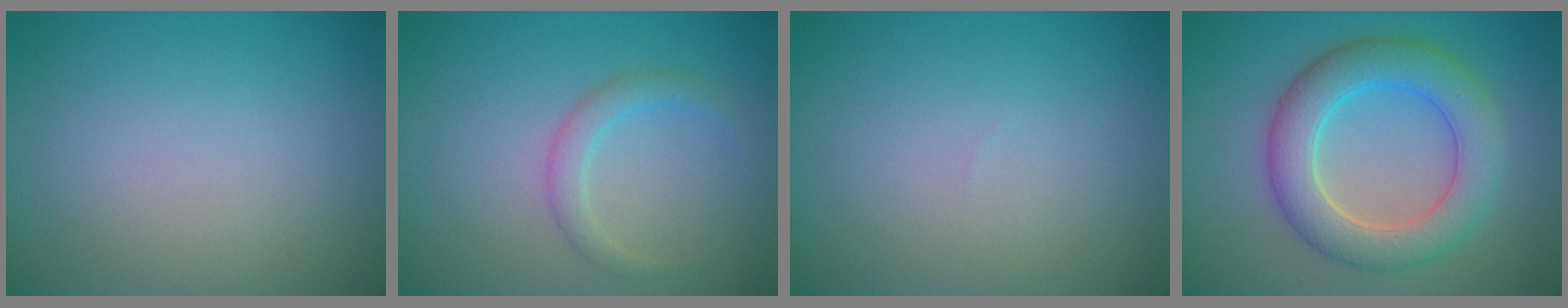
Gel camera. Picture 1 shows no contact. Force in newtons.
{"total": 1.9, "press": 1.9, "slide": 0.2}
{"total": 0.0}
{"total": 6.5, "press": 6.5, "slide": 0.3}